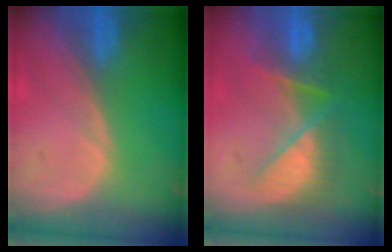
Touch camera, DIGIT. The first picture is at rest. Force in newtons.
{"total": 7.2, "press": 6.9, "slide": 2.1}